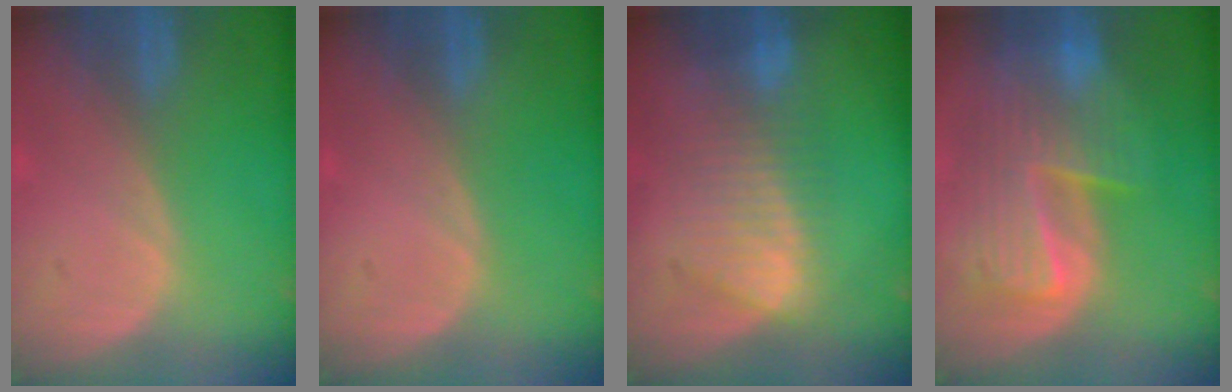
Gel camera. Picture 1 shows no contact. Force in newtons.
{"total": 0.0}
{"total": 7.6, "press": 7.4, "slide": 1.8}
{"total": 10.2, "press": 8.9, "slide": 5.0}